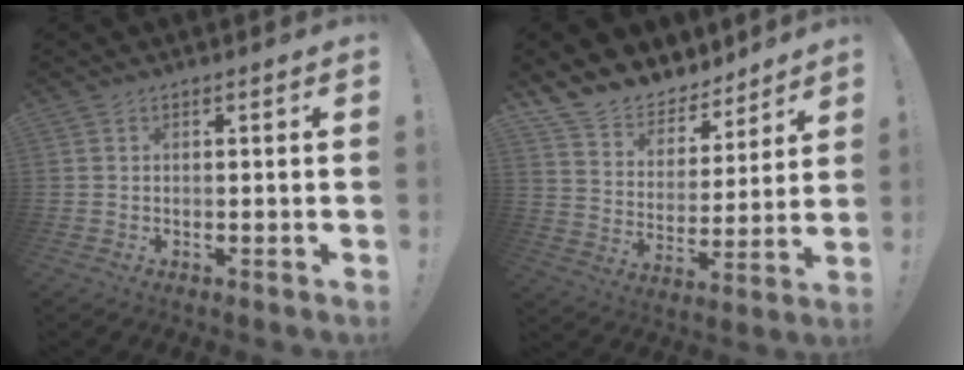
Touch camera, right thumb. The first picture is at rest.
{"total": 10.8, "force": [9.4, 5.2, 1.3], "torque": [-0.043, -0.087, 0.176]}